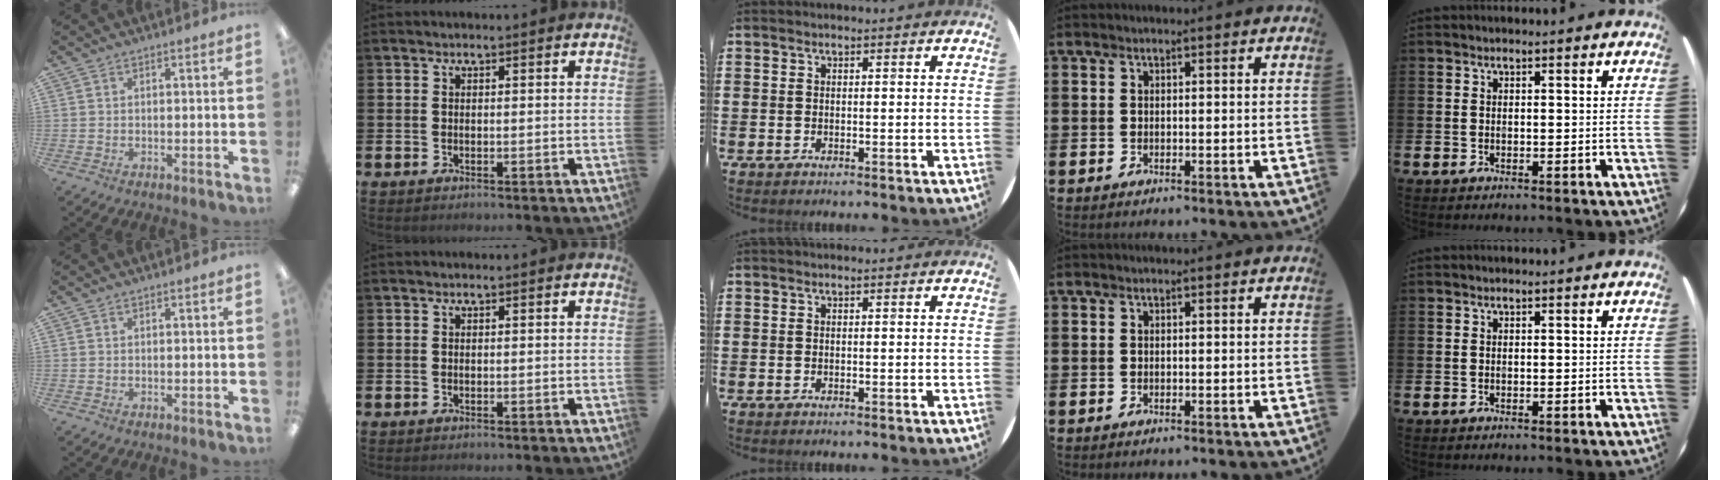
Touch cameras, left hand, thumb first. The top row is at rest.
{}